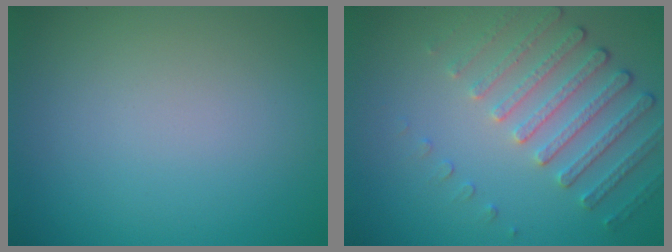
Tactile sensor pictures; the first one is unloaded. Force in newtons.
{"total": 4.5, "press": 3.4, "slide": 2.9}